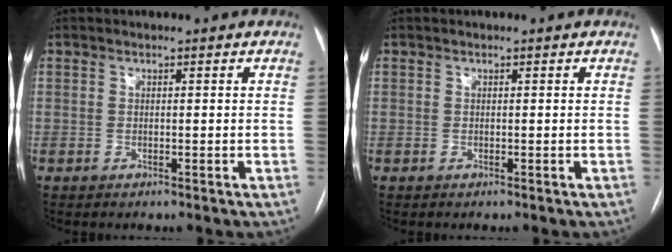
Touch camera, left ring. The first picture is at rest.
{"total": 0.0}